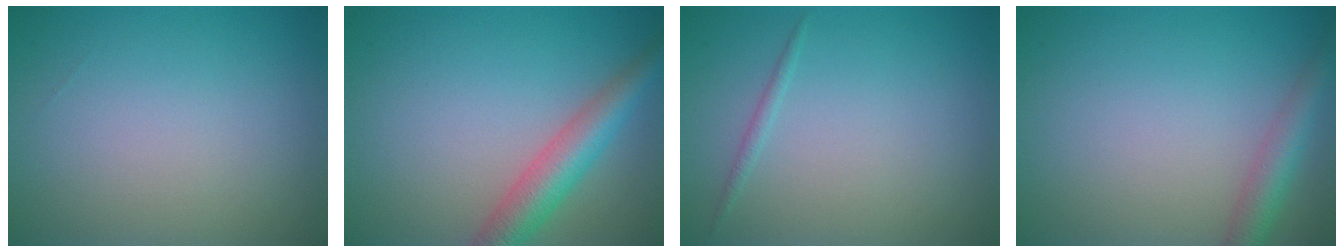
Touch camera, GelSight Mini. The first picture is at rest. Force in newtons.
{"total": 4.6, "press": 4.6, "slide": 0.1}
{"total": 0.7, "press": 0.7, "slide": 0.0}
{"total": 3.0, "press": 3.0, "slide": 0.1}